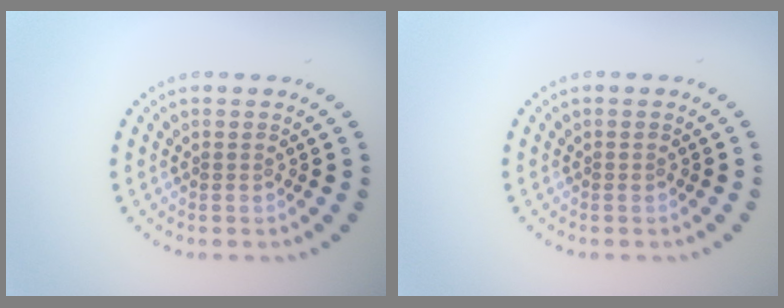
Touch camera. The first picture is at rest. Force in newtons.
{"total": 0.0}